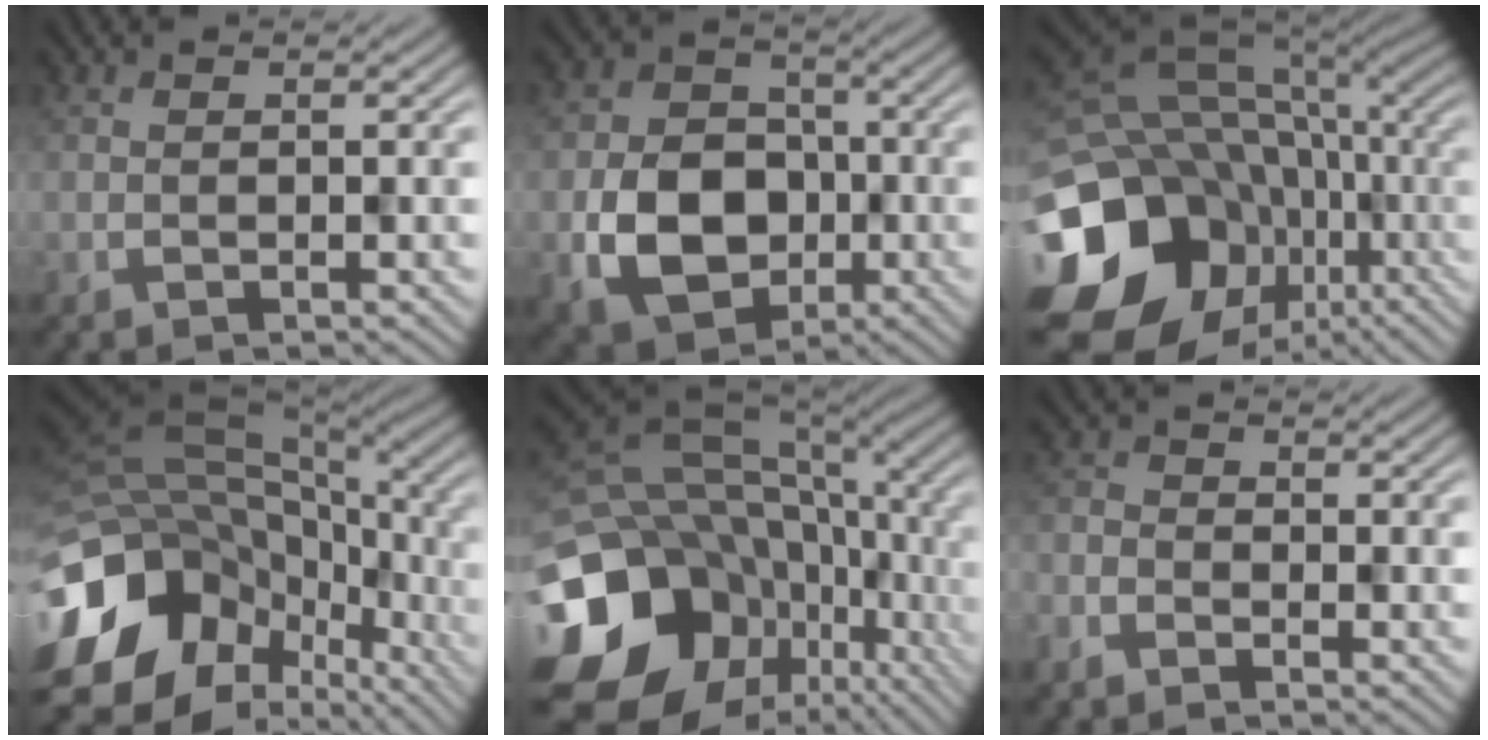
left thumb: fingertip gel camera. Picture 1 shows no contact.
{"total": 9.5, "force": [-2.5, 7.5, 5.3], "torque": [-0.110, -0.016, -0.051]}
{"total": 18.7, "force": [-3.5, 14.3, 11.6], "torque": [-0.270, -0.031, -0.023]}
{"total": 17.4, "force": [-6.4, 12.1, 10.6], "torque": [-0.234, -0.004, -0.085]}
{"total": 20.3, "force": [-4.4, 16.3, 11.3], "torque": [-0.261, -0.029, -0.053]}
{"total": 2.6, "force": [-2.4, 1.1, 0.3], "torque": [-0.002, -0.005, -0.054]}